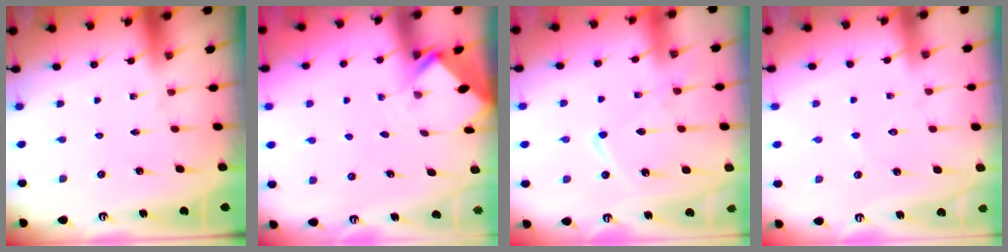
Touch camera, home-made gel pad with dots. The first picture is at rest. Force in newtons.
{"total": 2.6, "press": 2.6, "slide": 0.2}
{"total": 12.3, "press": 12.3, "slide": 1.3}
{"total": 3.5, "press": 3.5, "slide": 0.4}